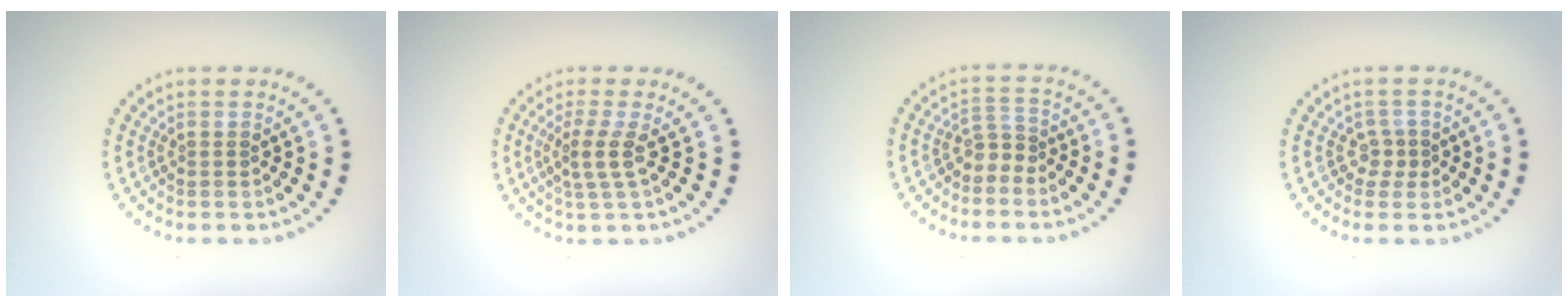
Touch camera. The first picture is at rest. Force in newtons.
{"total": 2.2, "press": 1.6, "slide": 1.4}
{"total": 1.7, "press": 1.2, "slide": 1.3}
{"total": 1.5, "press": 1.0, "slide": 1.2}